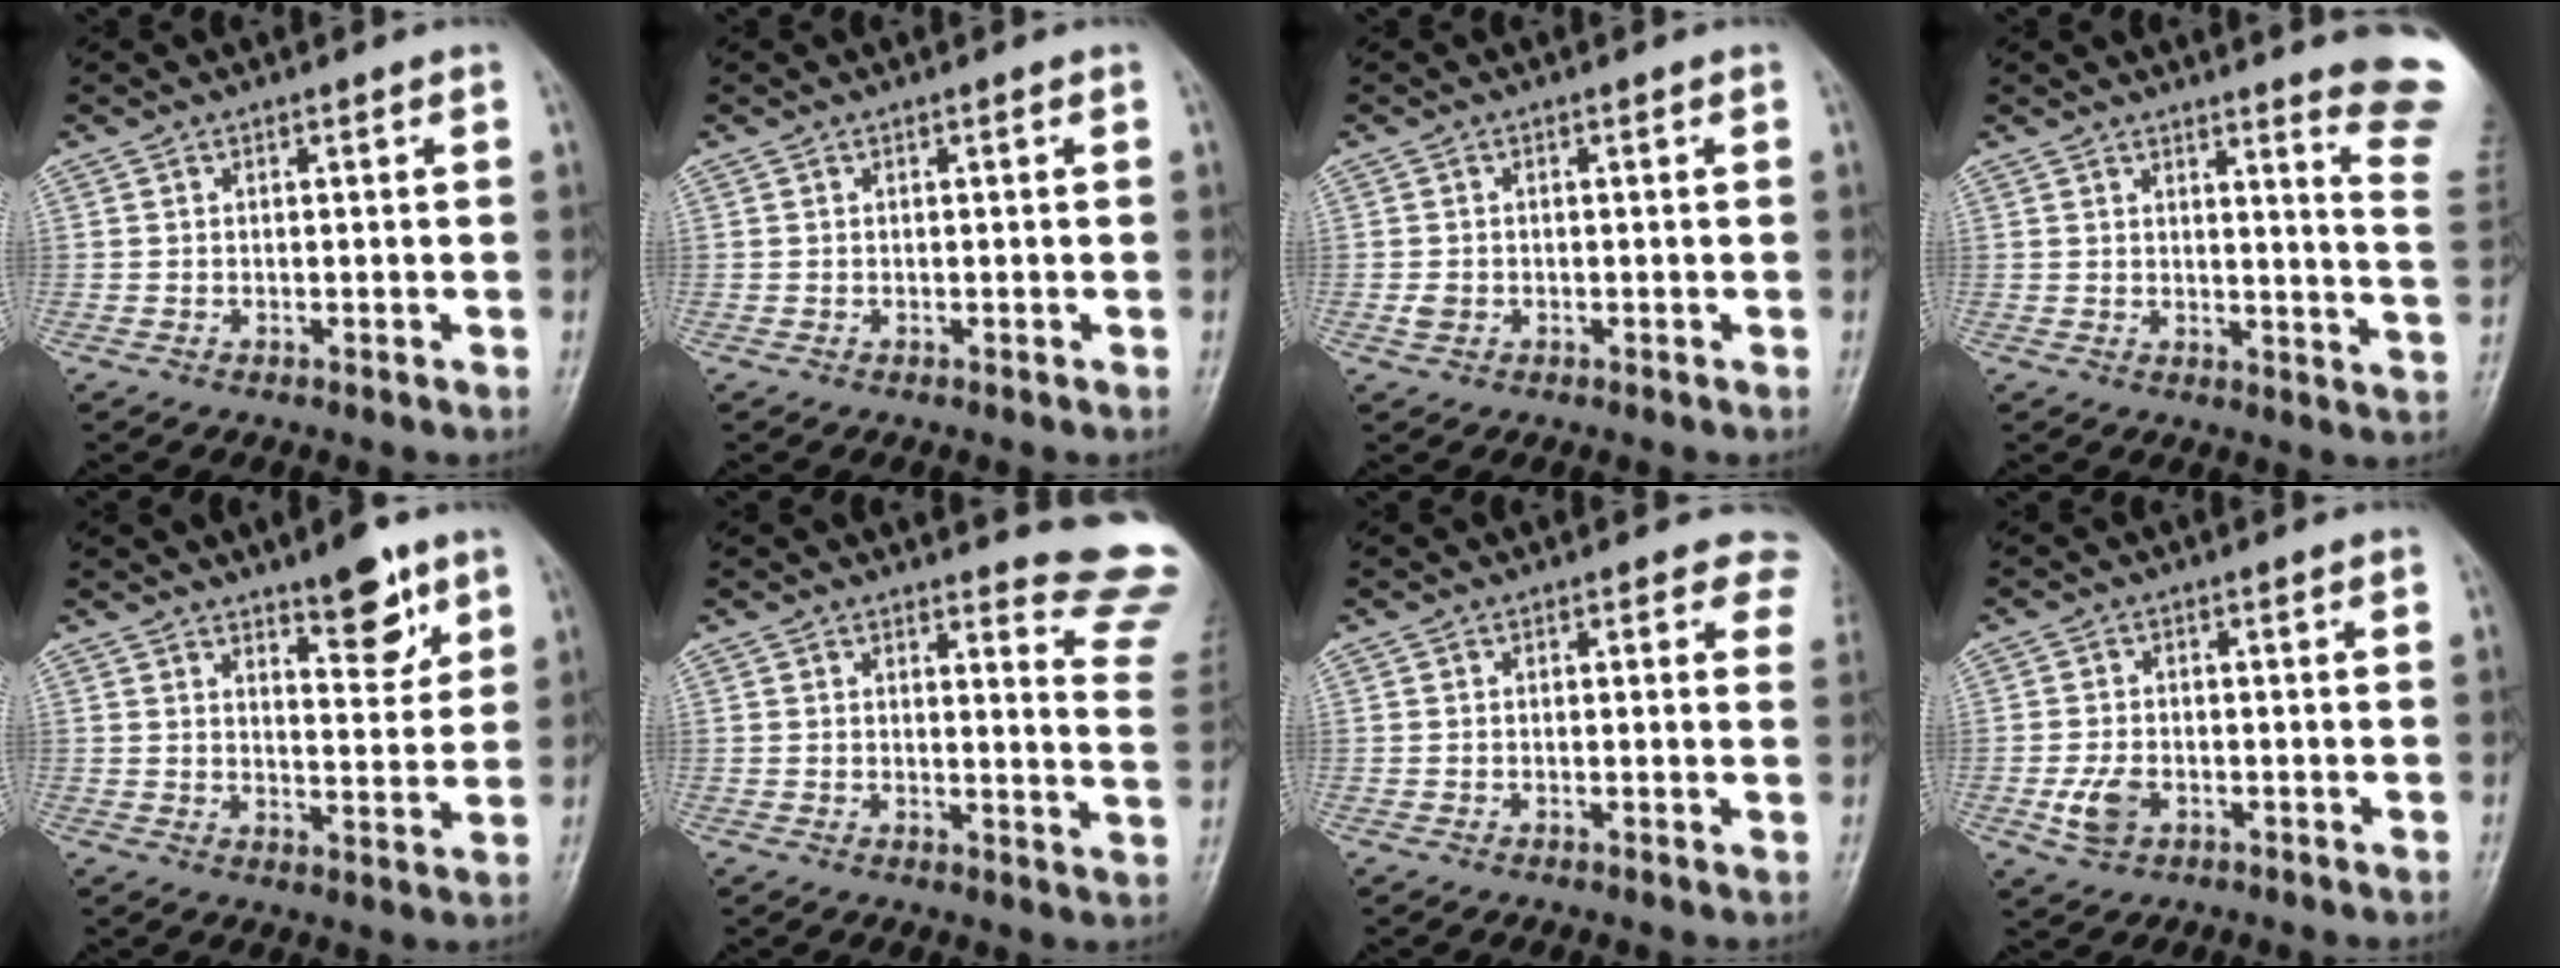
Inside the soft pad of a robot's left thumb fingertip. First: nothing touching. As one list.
[{"total": 0.0}, {"total": 1.6, "force": [-0.4, 1.3, 0.7], "torque": [-0.010, 0.001, -0.004]}, {"total": 13.7, "force": [11.9, -0.1, 6.8], "torque": [-0.063, -0.129, 0.116]}, {"total": 8.5, "force": [5.4, 3.1, 5.8], "torque": [-0.056, -0.037, 0.080]}, {"total": 13.0, "force": [12.6, 2.1, 2.7], "torque": [0.009, -0.138, 0.108]}, {"total": 3.5, "force": [2.3, 2.3, 1.4], "torque": [0.019, -0.006, 0.003]}, {"total": 4.7, "force": [-1.6, 3.2, 3.0], "torque": [-0.059, 0.002, -0.027]}]